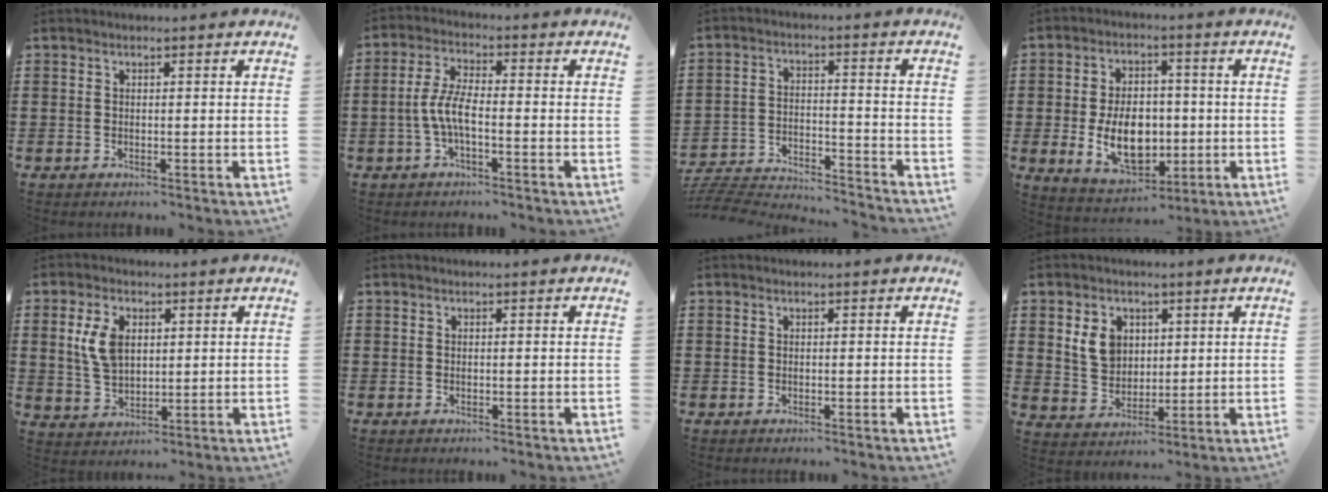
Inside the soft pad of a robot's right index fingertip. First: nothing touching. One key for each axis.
{"total": 5.3, "fx": -1.7, "fy": 1.5, "fz": 4.8, "tx": -0.120, "ty": -0.010, "tz": -0.040}
{"total": 5.2, "fx": -5.1, "fy": 0.4, "fz": 0.9, "tx": -0.029, "ty": -0.006, "tz": -0.109}
{"total": 10.3, "fx": -1.4, "fy": 6.8, "fz": 7.7, "tx": -0.147, "ty": -0.002, "tz": -0.031}
{"total": 6.5, "fx": 1.7, "fy": 4.2, "fz": 4.7, "tx": -0.118, "ty": 0.009, "tz": 0.026}
{"total": 0.0}
{"total": 0.0}
{"total": 6.1, "fx": 2.2, "fy": 4.9, "fz": 2.8, "tx": -0.068, "ty": 0.012, "tz": 0.039}